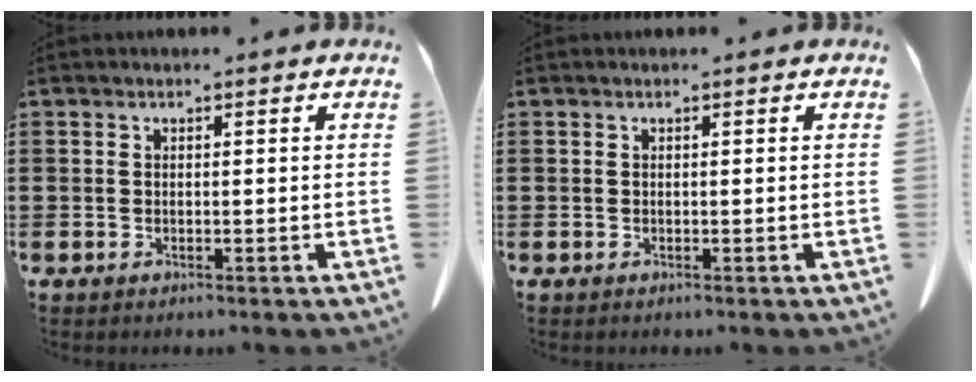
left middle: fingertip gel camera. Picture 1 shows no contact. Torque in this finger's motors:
{"motor_torque": [0.00, 0.00, 0.00, 0.00]}